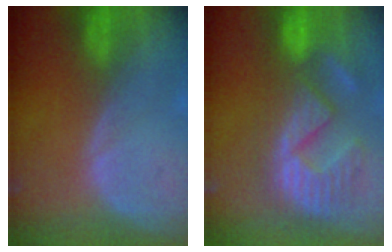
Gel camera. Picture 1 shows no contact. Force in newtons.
{"total": 11.3, "press": 10.9, "slide": 3.2}